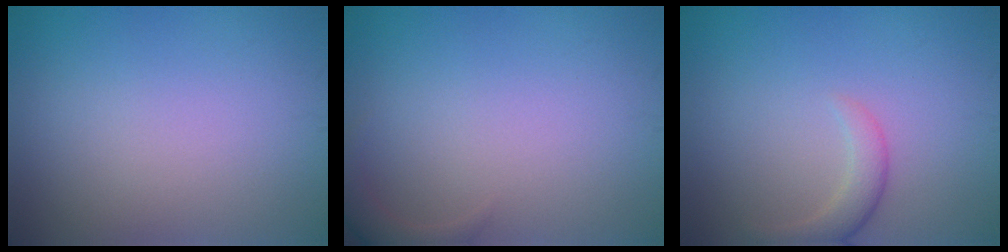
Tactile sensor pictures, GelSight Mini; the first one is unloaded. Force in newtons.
{"total": 1.7, "press": 1.7, "slide": 0.2}
{"total": 2.3, "press": 2.3, "slide": 0.2}